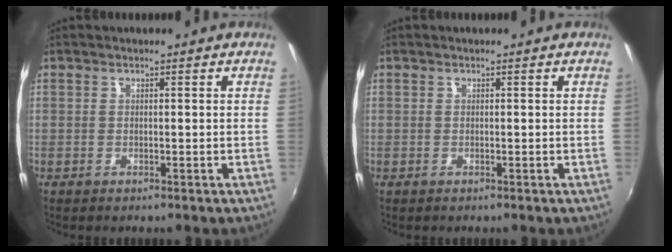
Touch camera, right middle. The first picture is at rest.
{"total": 0.0}